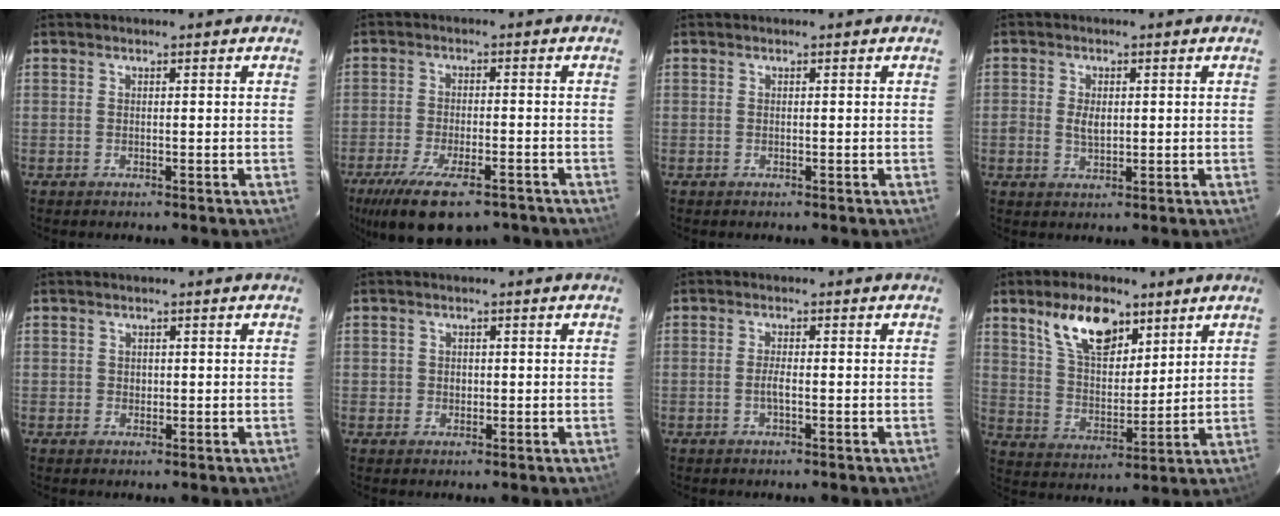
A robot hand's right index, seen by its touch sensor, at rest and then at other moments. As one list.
[{"total": 14.6, "force": [-10.2, 5.3, 9.0], "torque": [-0.189, -0.038, -0.162]}, {"total": 0.0}, {"total": 3.6, "force": [0.0, 2.4, 2.7], "torque": [-0.051, 0.001, 0.000]}, {"total": 1.2, "force": [0.1, 1.1, 0.2], "torque": [0.001, 0.001, 0.001]}, {"total": 2.0, "force": [-0.2, 1.9, 0.4], "torque": [-0.005, 0.002, -0.003]}, {"total": 1.7, "force": [-0.6, 0.3, 1.6], "torque": [-0.032, -0.001, -0.011]}, {"total": 13.0, "force": [7.8, 6.4, 8.2], "torque": [-0.140, 0.011, 0.148]}]